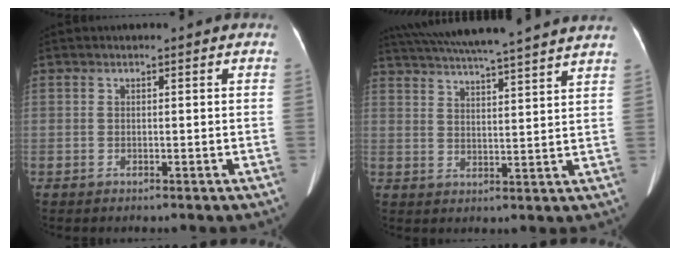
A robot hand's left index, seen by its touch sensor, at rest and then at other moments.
{"total": 21.3, "force": [19.0, -0.3, 9.6], "torque": [-0.168, 0.012, 0.260]}